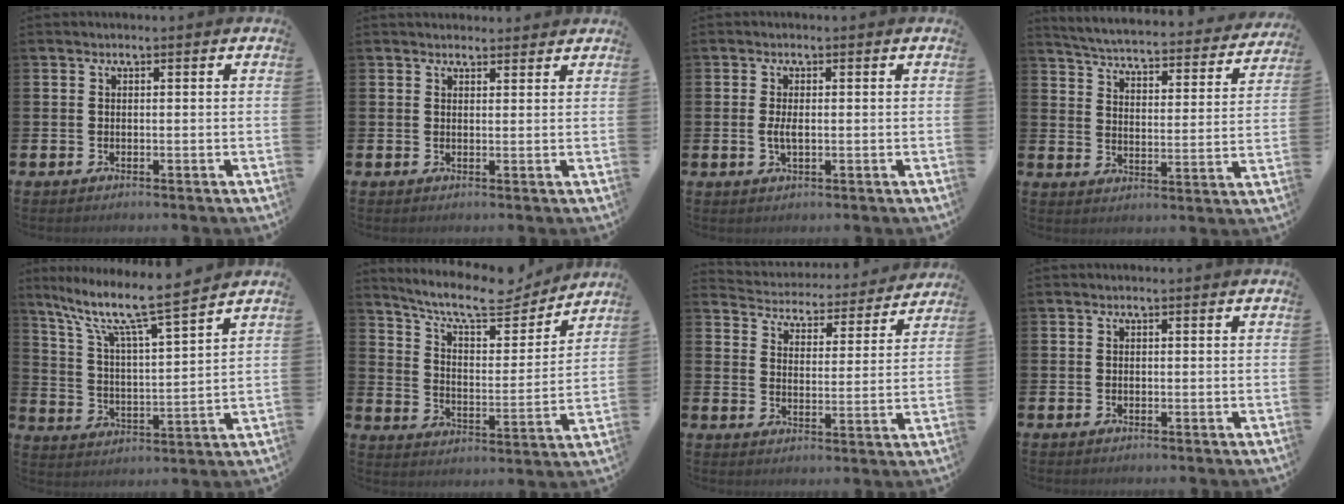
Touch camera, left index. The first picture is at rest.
{"total": 2.0, "force": [1.9, 0.7, 0.0], "torque": [0.016, -0.010, 0.031]}
{"total": 2.1, "force": [-0.1, 0.9, 1.9], "torque": [-0.034, 0.001, -0.004]}
{"total": 4.6, "force": [4.4, 0.4, 1.1], "torque": [-0.044, -0.043, 0.069]}
{"total": 9.6, "force": [8.2, 0.8, 4.9], "torque": [-0.121, -0.058, 0.133]}
{"total": 10.1, "force": [9.0, 2.5, 3.8], "torque": [-0.090, -0.060, 0.154]}
{"total": 4.4, "force": [4.2, 1.0, 0.0], "torque": [-0.021, -0.045, 0.067]}
{"total": 0.0}